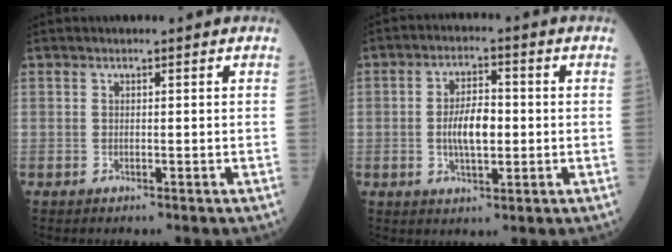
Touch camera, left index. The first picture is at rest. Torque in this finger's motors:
{"motor_torque": [1.22, 0.21, 0.45, 0.06]}